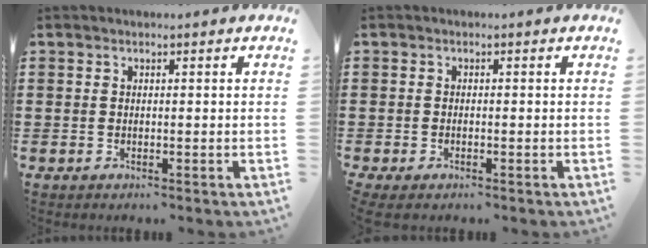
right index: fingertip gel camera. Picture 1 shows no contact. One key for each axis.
{"total": 0.6, "fx": -0.5, "fy": 0.1, "fz": 0.4, "tx": -0.008, "ty": -0.005, "tz": -0.008}